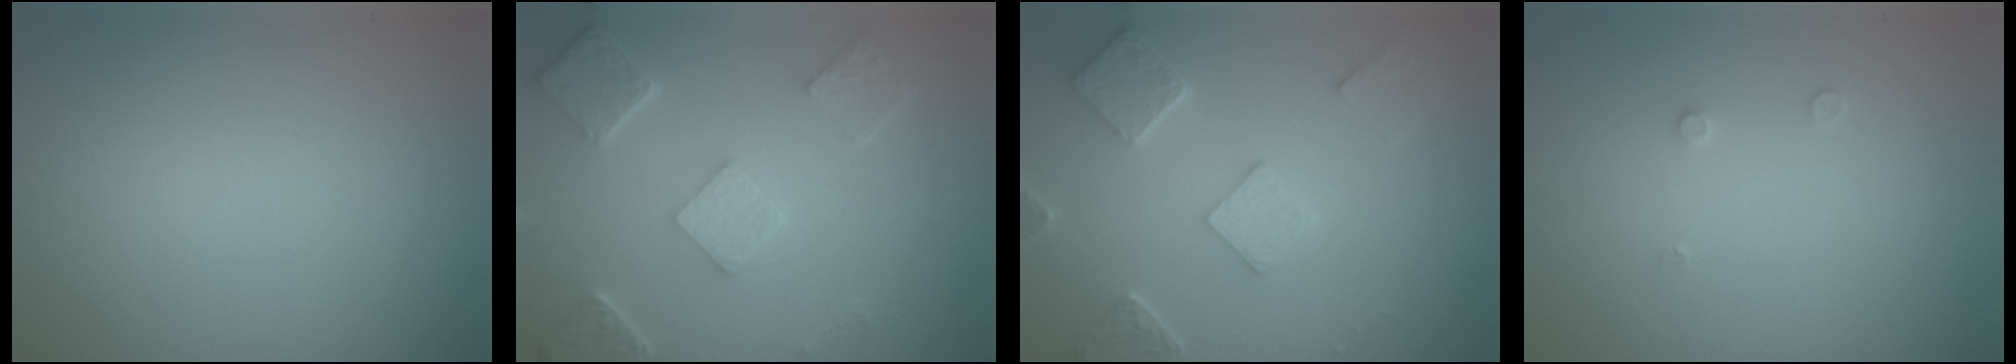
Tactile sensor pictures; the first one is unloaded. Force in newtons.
{"total": 5.3, "press": 4.1, "slide": 3.4}
{"total": 4.9, "press": 3.8, "slide": 3.2}
{"total": 0.6, "press": 0.6, "slide": 0.2}